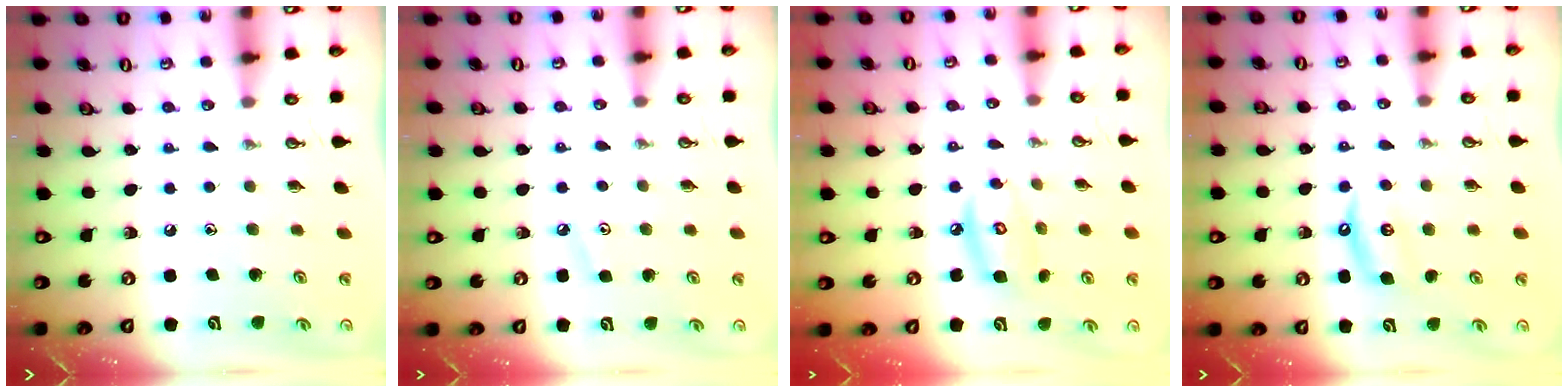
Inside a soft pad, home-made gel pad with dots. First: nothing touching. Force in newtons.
{"total": 3.6, "press": 3.6, "slide": 0.5}
{"total": 8.1, "press": 8.1, "slide": 0.7}
{"total": 4.3, "press": 4.3, "slide": 0.3}